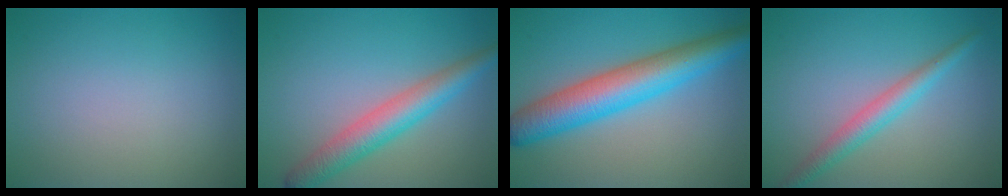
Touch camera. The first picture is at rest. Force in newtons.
{"total": 4.8, "press": 4.8, "slide": 0.2}
{"total": 7.8, "press": 7.8, "slide": 0.1}
{"total": 2.9, "press": 2.9, "slide": 0.1}